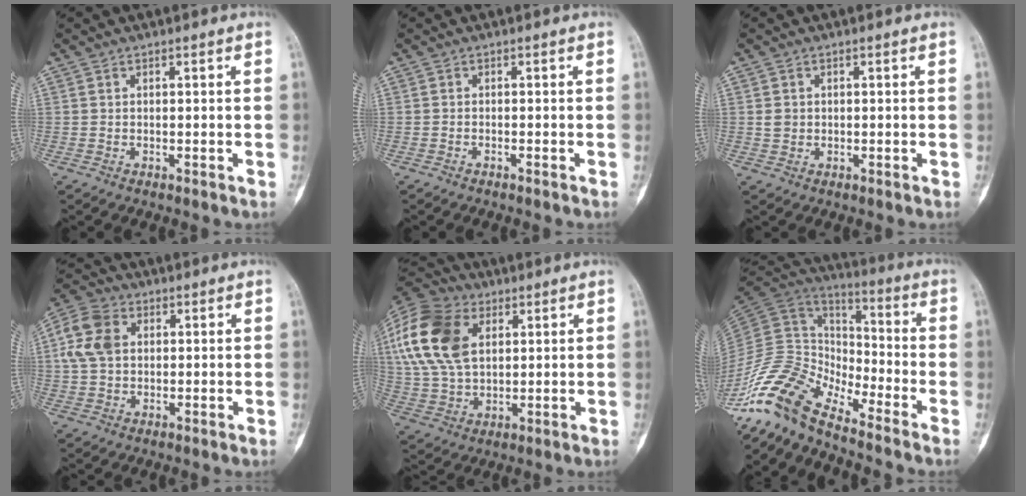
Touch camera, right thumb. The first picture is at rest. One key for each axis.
{"total": 0.6, "fx": -0.6, "fy": -0.1, "fz": 0.3, "tx": -0.007, "ty": 0.008, "tz": -0.009}
{"total": 1.8, "fx": 0.2, "fy": 1.6, "fz": 0.7, "tx": -0.004, "ty": 0.003, "tz": 0.006}
{"total": 9.0, "fx": 1.9, "fy": 6.5, "fz": 5.9, "tx": -0.117, "ty": 0.014, "tz": 0.032}
{"total": 20.2, "fx": 6.2, "fy": 13.4, "fz": 13.9, "tx": -0.285, "ty": 0.004, "tz": 0.112}
{"total": 14.7, "fx": -11.9, "fy": 4.7, "fz": 7.2, "tx": -0.141, "ty": 0.089, "tz": -0.244}